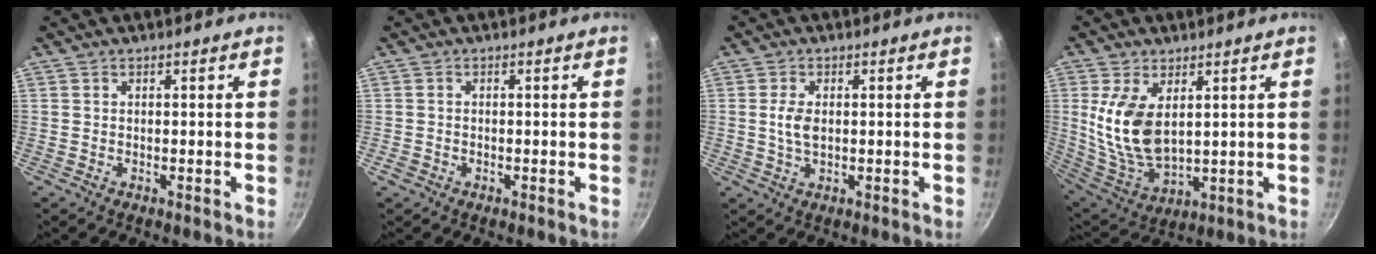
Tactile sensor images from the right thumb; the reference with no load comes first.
{"total": 1.1, "force": [-0.6, 0.8, 0.5], "torque": [-0.010, 0.002, -0.010]}
{"total": 3.8, "force": [0.3, 2.2, 3.1], "torque": [-0.057, 0.001, 0.005]}
{"total": 13.2, "force": [3.1, 7.3, 10.6], "torque": [-0.203, -0.033, 0.074]}